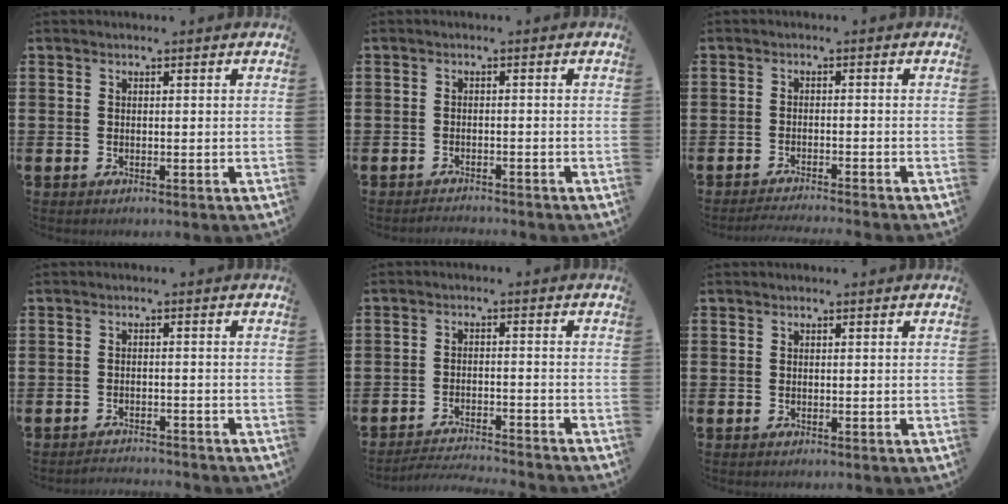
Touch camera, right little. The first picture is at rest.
{"total": 1.2, "force": [-1.2, -0.1, 0.0], "torque": [-0.002, 0.002, -0.024]}
{"total": 1.6, "force": [-1.6, -0.3, 0.3], "torque": [-0.005, 0.003, -0.032]}
{"total": 1.7, "force": [-1.7, -0.1, -0.2], "torque": [-0.002, 0.005, -0.036]}
{"total": 2.8, "force": [-2.8, -0.2, 0.2], "torque": [-0.006, 0.002, -0.060]}
{"total": 0.0}